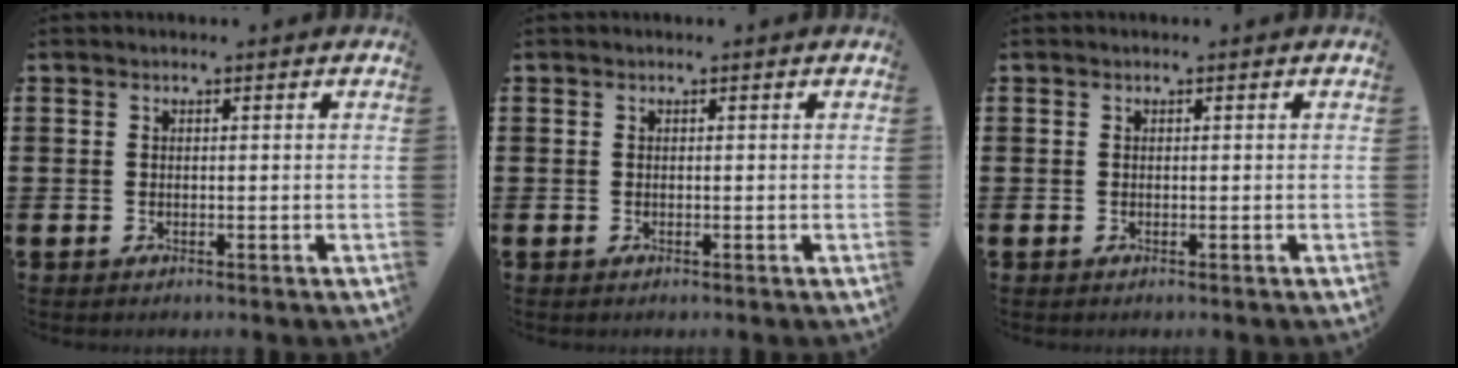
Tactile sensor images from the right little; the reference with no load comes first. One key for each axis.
{"total": 0.0}
{"total": 0.0}